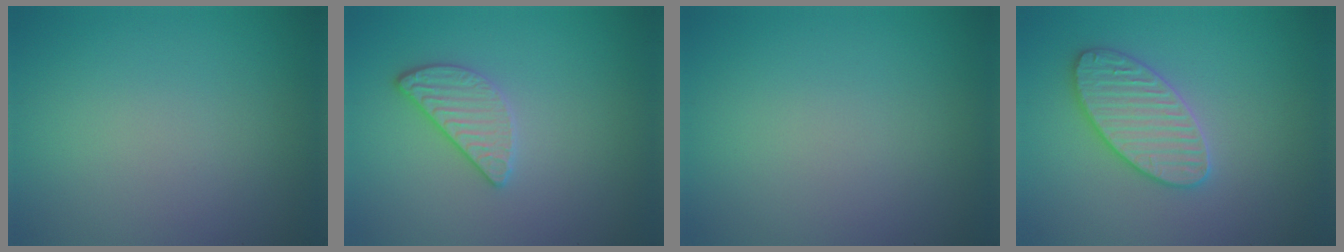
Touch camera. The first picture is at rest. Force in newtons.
{"total": 2.5, "press": 2.3, "slide": 0.8}
{"total": 0.0}
{"total": 3.6, "press": 3.6, "slide": 0.1}